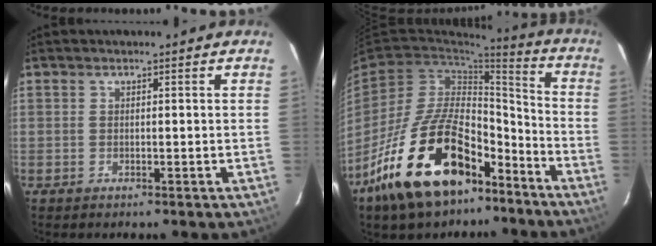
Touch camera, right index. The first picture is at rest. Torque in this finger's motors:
{"motor_torque": [2.14, 0.00, 1.05, 0.21]}